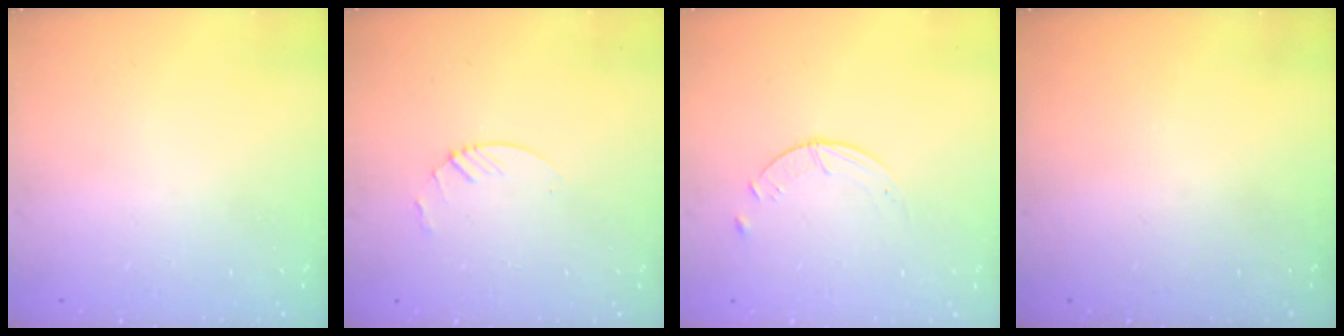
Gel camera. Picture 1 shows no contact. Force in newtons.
{"total": 3.0, "press": 3.0, "slide": 0.3}
{"total": 2.6, "press": 2.5, "slide": 0.3}
{"total": 0.0}